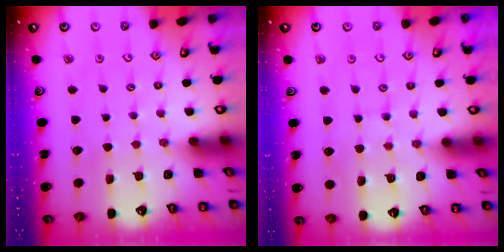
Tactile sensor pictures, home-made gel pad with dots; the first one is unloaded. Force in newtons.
{"total": 5.5, "press": 5.5, "slide": 0.6}